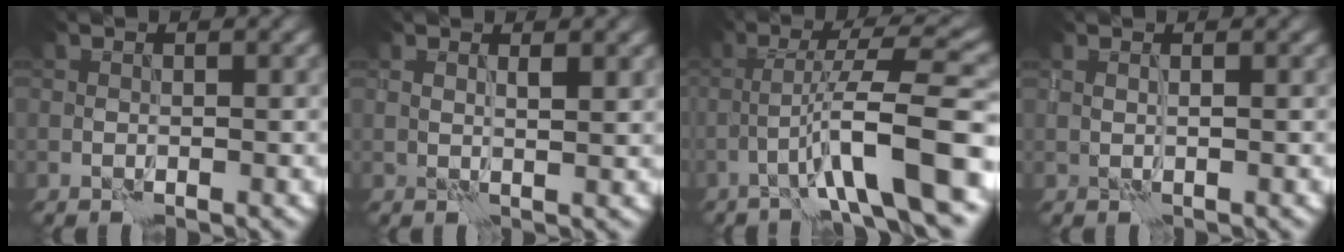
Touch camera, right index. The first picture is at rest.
{"total": 1.6, "force": [1.2, 0.1, 1.0], "torque": [-0.016, -0.006, 0.026]}
{"total": 7.7, "force": [-2.4, 0.6, 7.3], "torque": [-0.122, 0.023, -0.037]}
{"total": 0.7, "force": [0.5, -0.1, 0.4], "torque": [-0.009, -0.008, 0.013]}